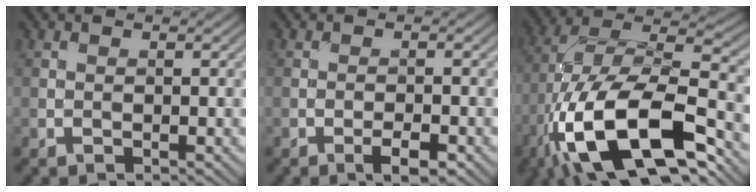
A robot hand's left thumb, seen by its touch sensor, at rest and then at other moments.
{"total": 2.5, "force": [-1.4, 0.7, 2.0], "torque": [-0.036, 0.002, -0.026]}
{"total": 18.6, "force": [-8.1, 7.8, 14.8], "torque": [-0.292, -0.011, -0.145]}